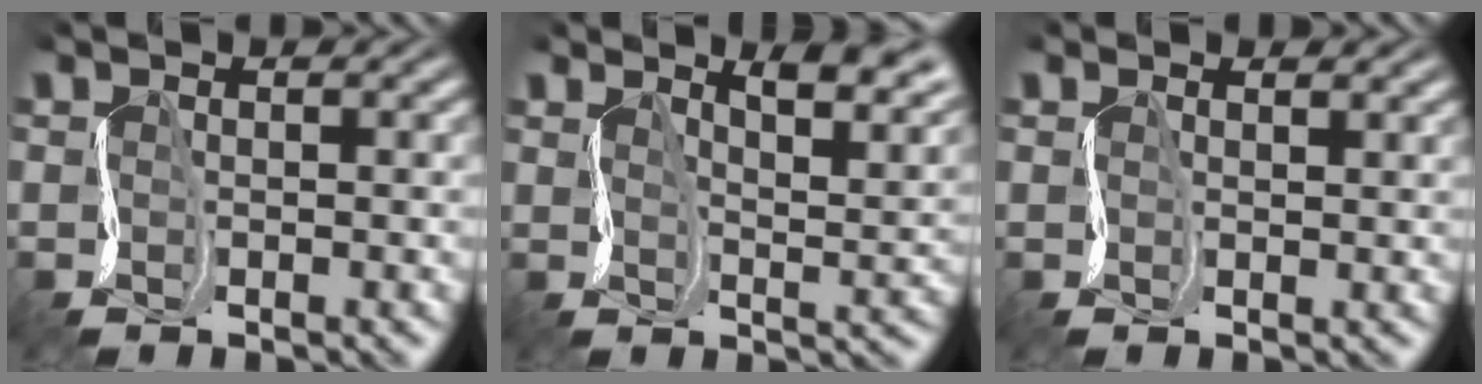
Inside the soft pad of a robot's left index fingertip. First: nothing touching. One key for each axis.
{"total": 5.7, "fx": 4.2, "fy": 2.1, "fz": 3.3, "tx": -0.033, "ty": 0.015, "tz": 0.053}
{"total": 1.3, "fx": 1.1, "fy": 0.5, "fz": -0.4, "tx": 0.015, "ty": 0.007, "tz": 0.016}